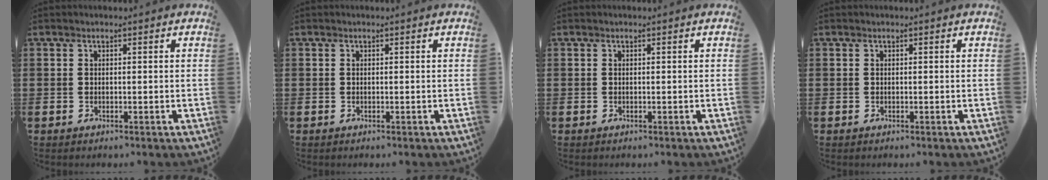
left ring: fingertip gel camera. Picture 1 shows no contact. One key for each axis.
{"total": 0.0}
{"total": 0.0}
{"total": 0.0}